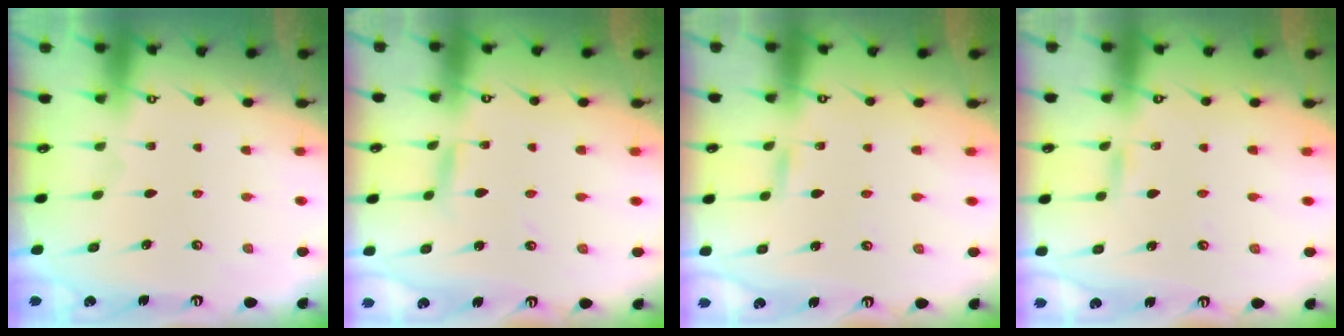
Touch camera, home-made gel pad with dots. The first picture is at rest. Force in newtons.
{"total": 2.8, "press": 2.8, "slide": 0.1}
{"total": 1.4, "press": 1.4, "slide": 0.0}
{"total": 2.3, "press": 2.3, "slide": 0.2}